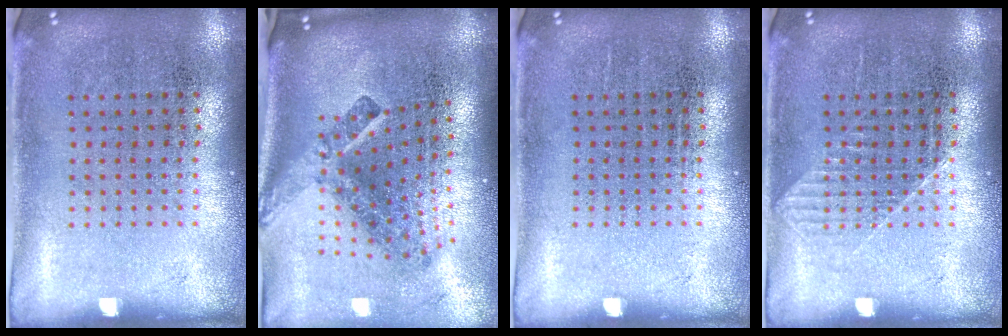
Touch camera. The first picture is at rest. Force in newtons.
{"total": 2.9, "press": 1.8, "slide": 2.3}
{"total": 0.0}
{"total": 1.0, "press": 1.0, "slide": 0.2}